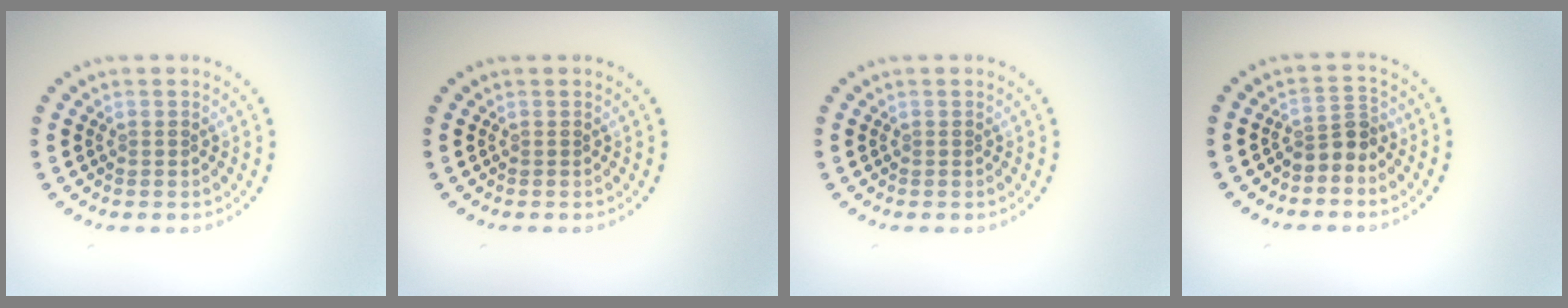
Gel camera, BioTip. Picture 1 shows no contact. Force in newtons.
{"total": 0.0}
{"total": 0.0}
{"total": 2.3, "press": 1.8, "slide": 1.5}